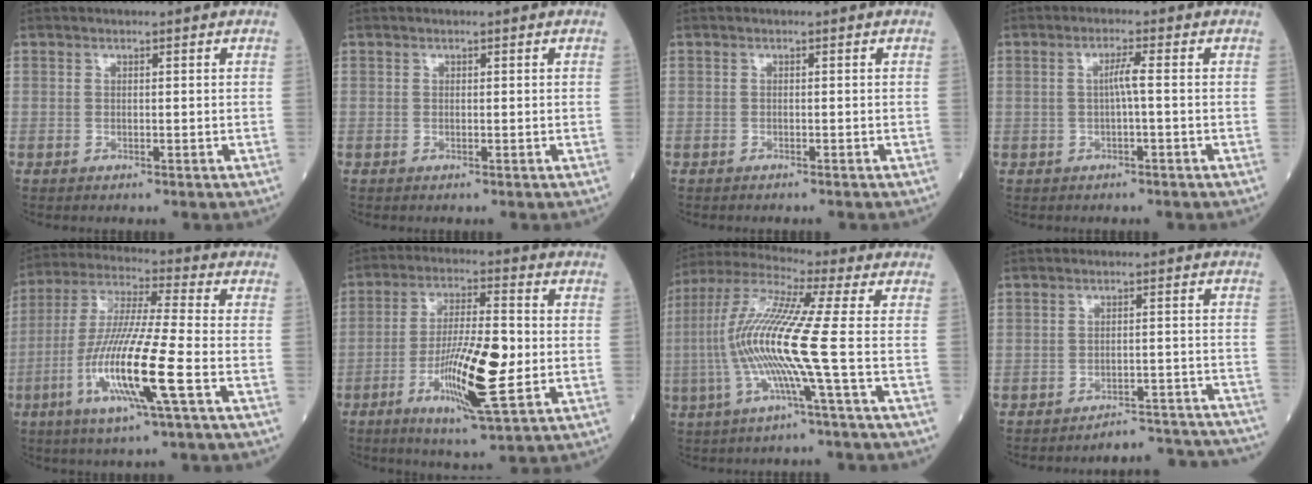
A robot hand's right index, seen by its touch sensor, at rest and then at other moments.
{"total": 0.0}
{"total": 0.8, "force": [-0.8, 0.0, 0.2], "torque": [-0.001, 0.000, -0.013]}
{"total": 2.4, "force": [-0.1, -0.4, 2.4], "torque": [-0.044, 0.003, -0.002]}
{"total": 15.5, "force": [-5.1, 0.1, 14.7], "torque": [-0.301, -0.017, -0.101]}
{"total": 13.4, "force": [-3.0, 1.9, 12.9], "torque": [-0.235, -0.008, -0.052]}
{"total": 13.2, "force": [-2.3, -1.3, 12.9], "torque": [-0.268, 0.002, -0.060]}
{"total": 13.2, "force": [-13.2, 0.5, 0.5], "torque": [0.028, 0.028, -0.156]}